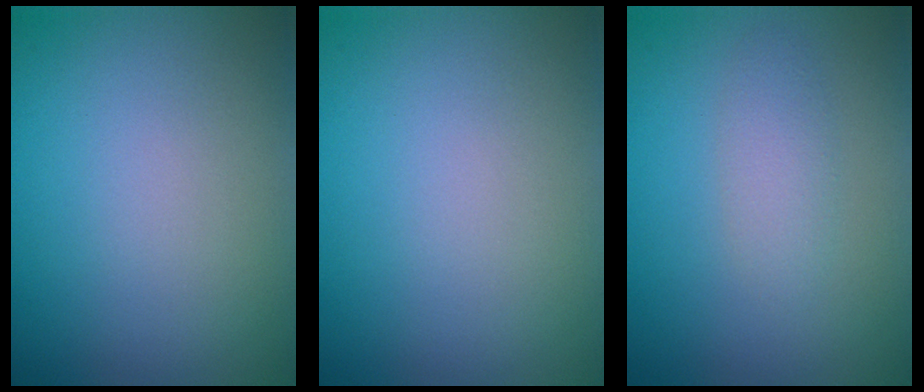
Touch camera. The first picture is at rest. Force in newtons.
{"total": 0.0}
{"total": 1.6, "press": 1.6, "slide": 0.0}